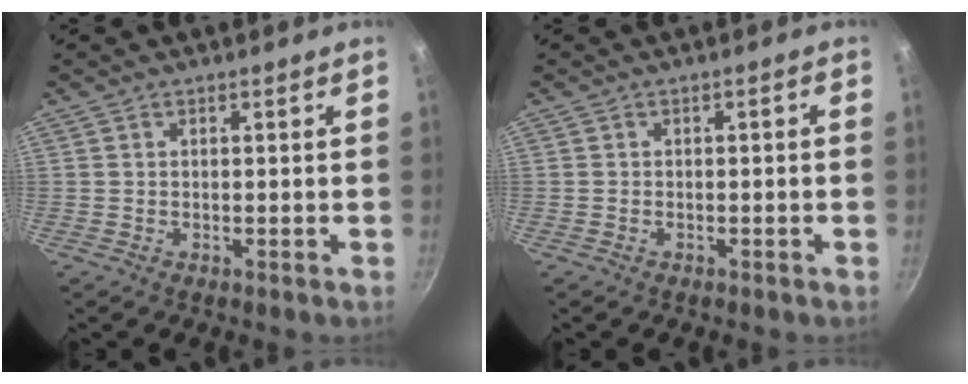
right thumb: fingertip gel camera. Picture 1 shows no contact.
{"total": 1.0, "force": [-0.7, 0.5, 0.6], "torque": [-0.014, 0.015, -0.008]}